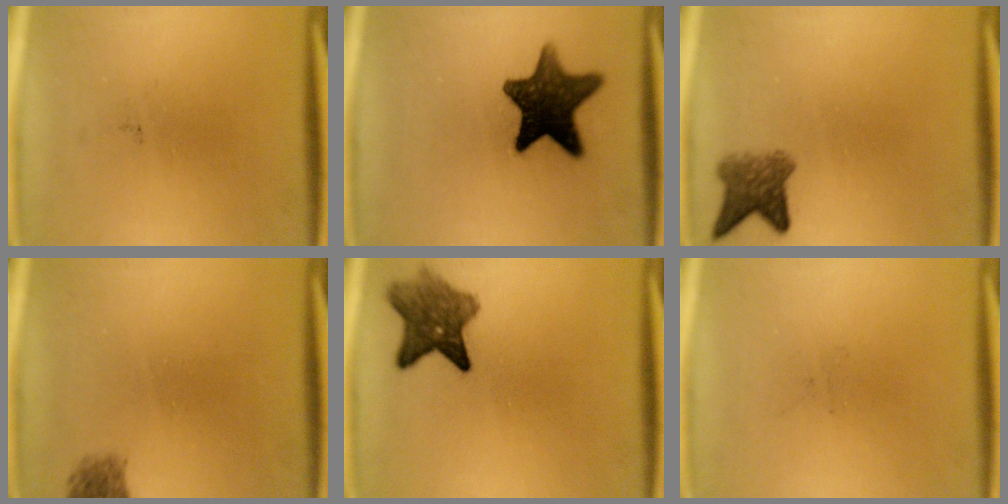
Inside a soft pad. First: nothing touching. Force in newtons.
{"total": 13.1}
{"total": 4.5}
{"total": 1.8}
{"total": 6.6}
{"total": 0.0}